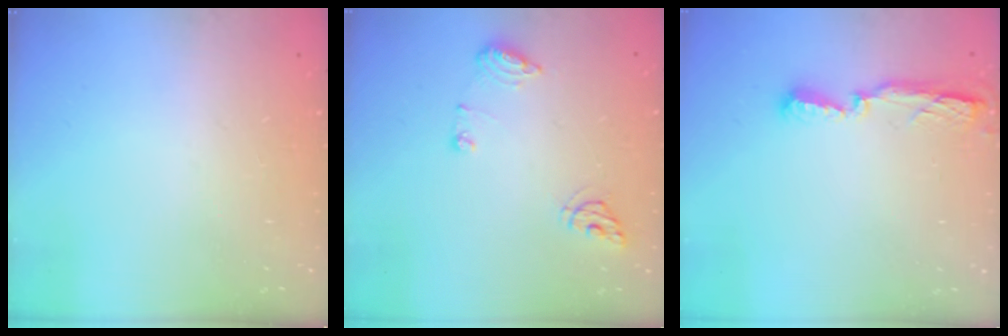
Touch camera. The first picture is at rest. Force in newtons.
{"total": 8.9, "press": 8.8, "slide": 1.1}
{"total": 9.5, "press": 7.8, "slide": 5.5}